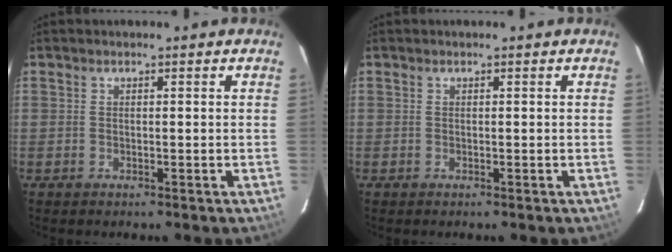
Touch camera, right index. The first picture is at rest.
{"total": 0.0}